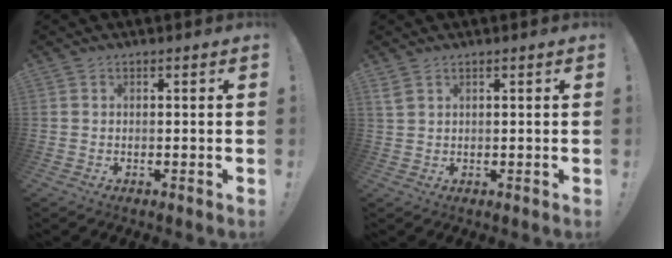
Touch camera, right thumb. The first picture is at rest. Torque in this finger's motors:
{"motor_torque": [-0.14, 0.38, 0.25, 0.06, -0.02]}